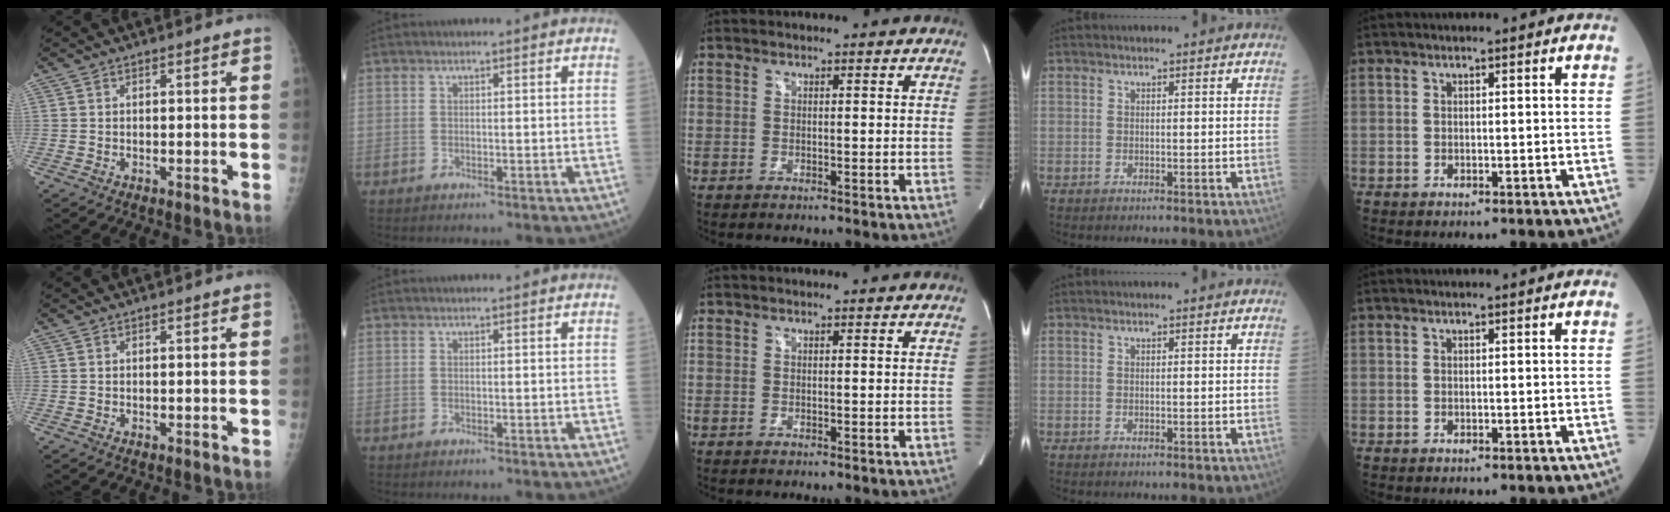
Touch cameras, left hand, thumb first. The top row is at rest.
{}